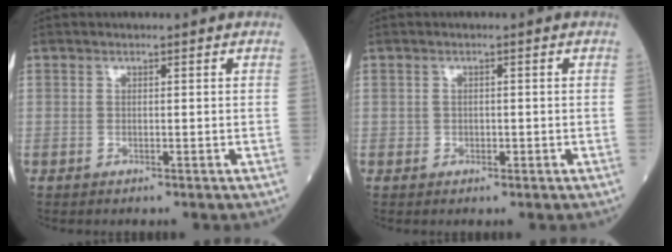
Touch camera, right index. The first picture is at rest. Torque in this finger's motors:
{"motor_torque": [-0.12, 0.09, -0.04, -0.01]}